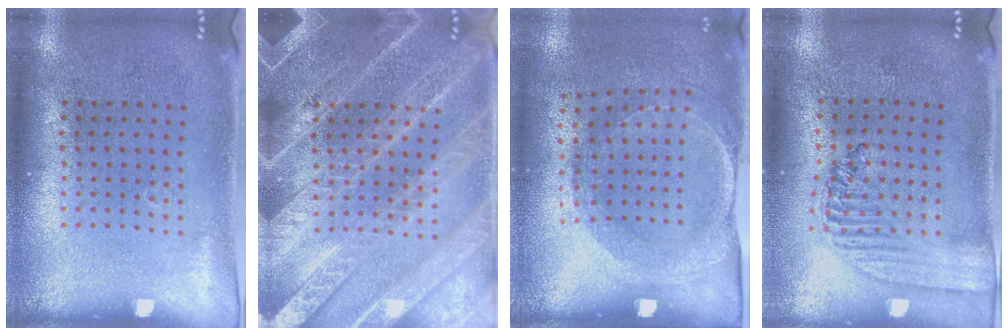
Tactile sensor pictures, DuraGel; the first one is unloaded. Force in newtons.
{"total": 5.9, "press": 5.9, "slide": 0.7}
{"total": 1.6, "press": 1.5, "slide": 0.6}
{"total": 1.5, "press": 1.4, "slide": 0.5}